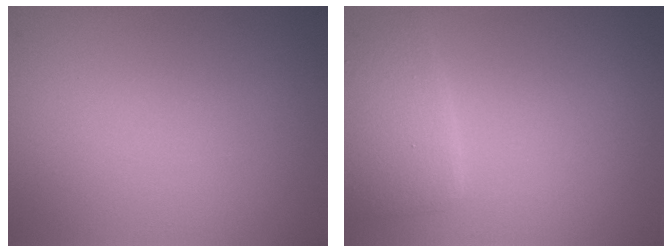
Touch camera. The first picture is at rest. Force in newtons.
{"total": 3.0, "press": 3.0, "slide": 0.0}